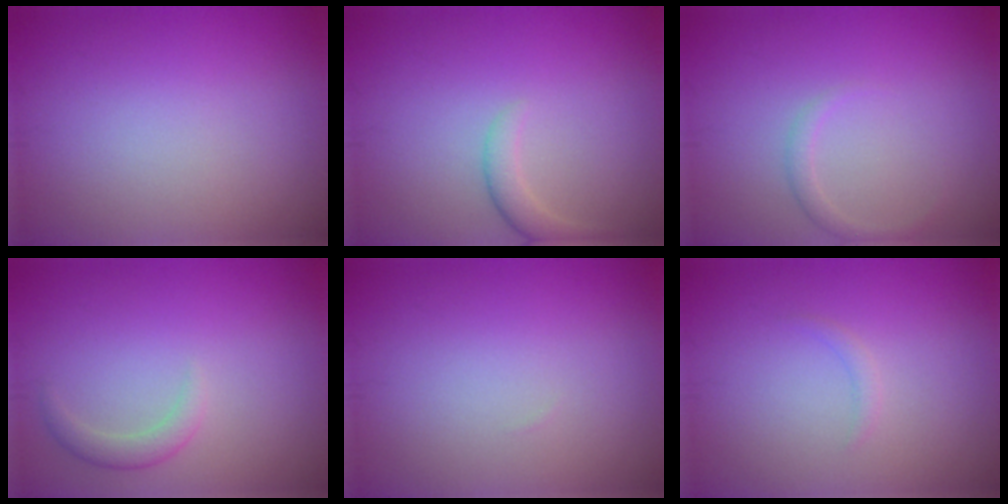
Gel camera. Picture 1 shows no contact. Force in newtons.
{"total": 2.0, "press": 2.0, "slide": 0.2}
{"total": 1.2, "press": 1.2, "slide": 0.1}
{"total": 1.6, "press": 1.6, "slide": 0.1}
{"total": 0.0}
{"total": 0.7, "press": 0.7, "slide": 0.0}